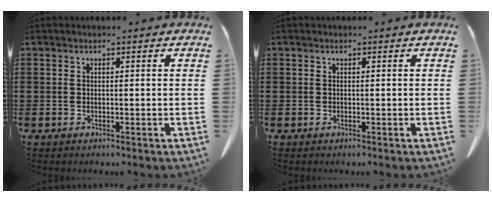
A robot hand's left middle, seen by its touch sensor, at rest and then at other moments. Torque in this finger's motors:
{"motor_torque": [0.01, 0.01, 0.00, 0.01]}